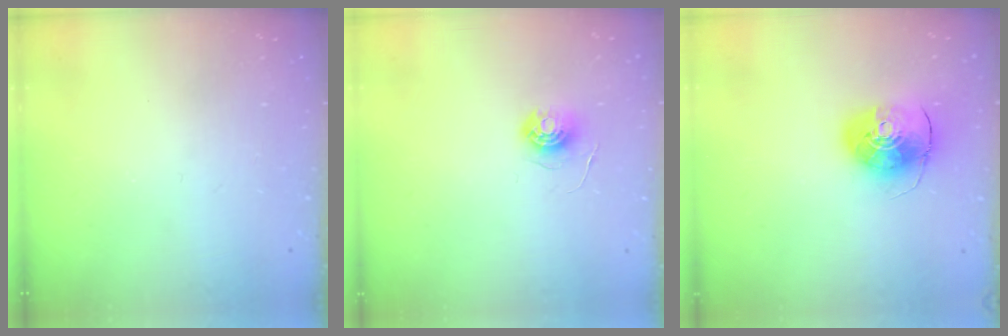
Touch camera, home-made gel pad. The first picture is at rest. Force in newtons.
{"total": 6.0, "press": 6.0, "slide": 0.3}
{"total": 9.2, "press": 9.1, "slide": 1.2}